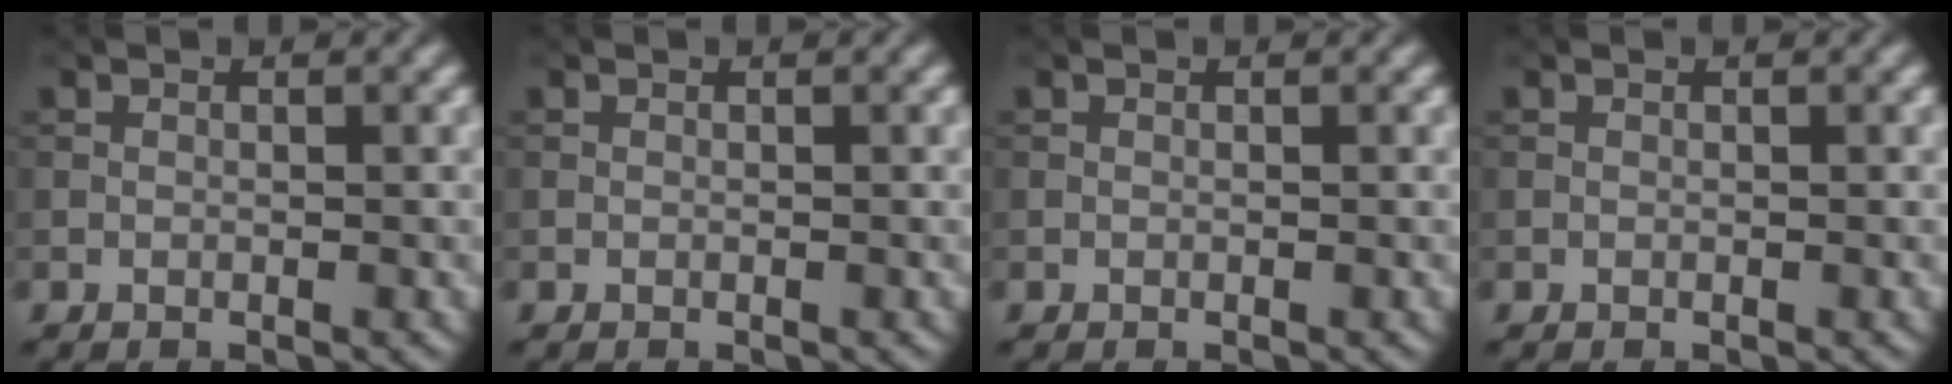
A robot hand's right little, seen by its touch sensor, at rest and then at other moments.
{"total": 0.0}
{"total": 0.0}
{"total": 0.0}